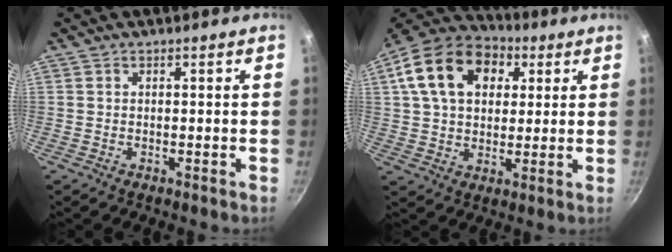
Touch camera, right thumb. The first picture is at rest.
{"total": 19.0, "force": [6.0, 13.2, 12.2], "torque": [-0.201, 0.016, 0.091]}